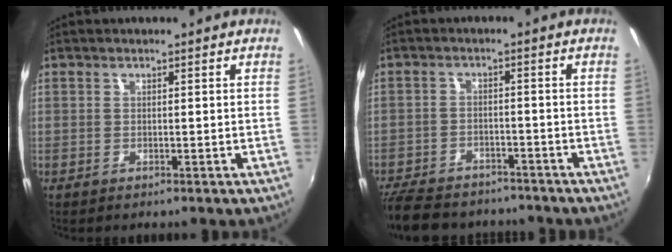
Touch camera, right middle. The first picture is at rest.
{"total": 16.8, "force": [-13.7, 7.5, 6.1], "torque": [-0.162, 0.002, -0.200]}